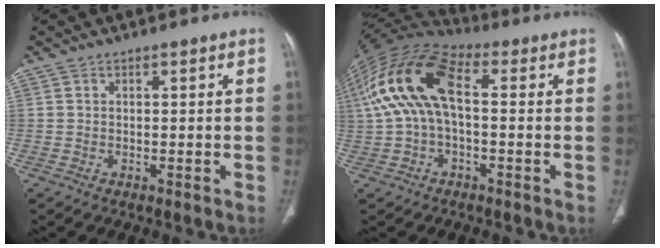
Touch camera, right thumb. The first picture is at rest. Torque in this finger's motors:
{"motor_torque": [-0.79, 2.10, 1.90, -0.14, 0.30]}